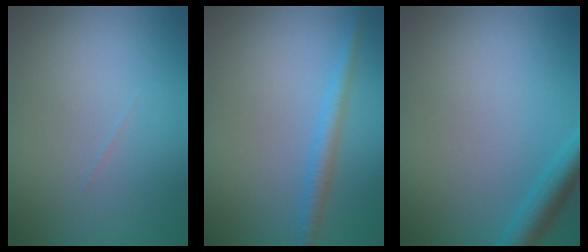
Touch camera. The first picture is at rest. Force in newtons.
{"total": 1.9, "press": 1.9, "slide": 0.0}
{"total": 2.8, "press": 2.8, "slide": 0.2}